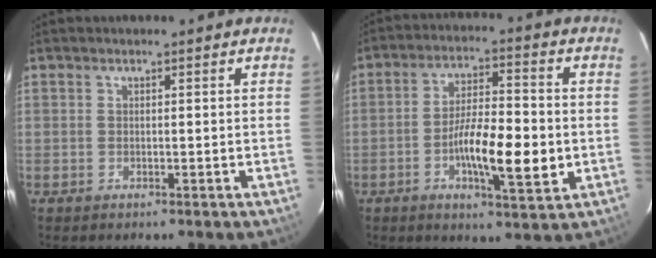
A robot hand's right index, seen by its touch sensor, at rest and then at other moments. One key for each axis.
{"total": 11.9, "fx": -2.5, "fy": 2.8, "fz": 11.3, "tx": -0.197, "ty": 0.002, "tz": -0.041}